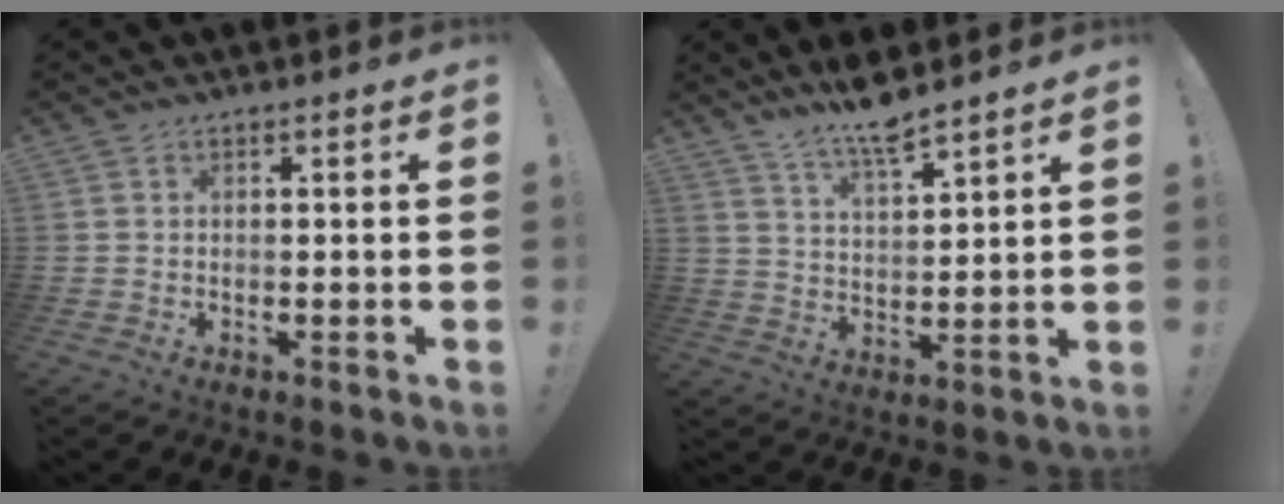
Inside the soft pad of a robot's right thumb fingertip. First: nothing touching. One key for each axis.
{"total": 9.0, "fx": 7.7, "fy": 1.4, "fz": 4.4, "tx": -0.082, "ty": -0.051, "tz": 0.137}